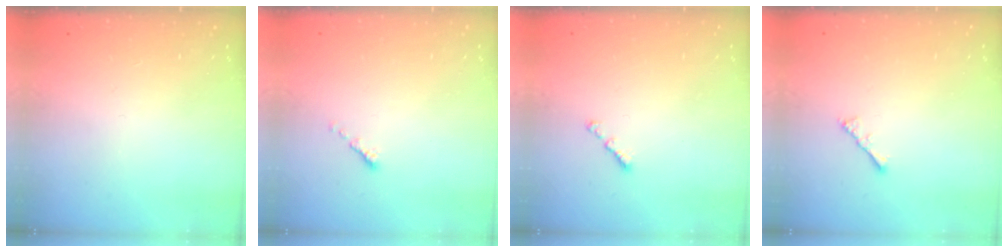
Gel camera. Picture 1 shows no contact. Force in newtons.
{"total": 0.6, "press": 0.5, "slide": 0.2}
{"total": 1.1, "press": 1.0, "slide": 0.4}
{"total": 2.2, "press": 2.1, "slide": 0.5}